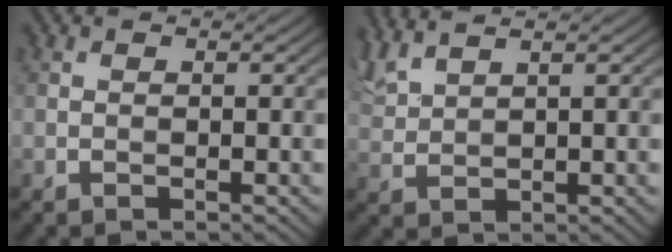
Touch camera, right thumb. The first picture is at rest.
{"total": 4.4, "force": [3.7, 0.8, 2.3], "torque": [-0.069, 0.017, 0.084]}